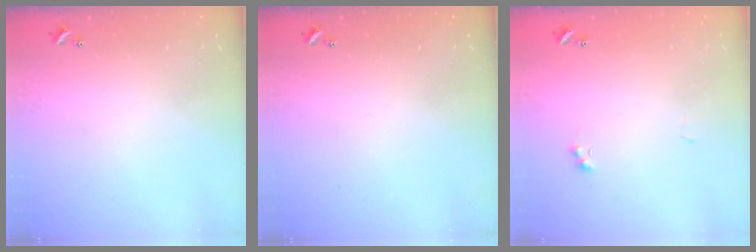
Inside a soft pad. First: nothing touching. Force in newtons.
{"total": 0.0}
{"total": 3.9, "press": 3.9, "slide": 0.7}